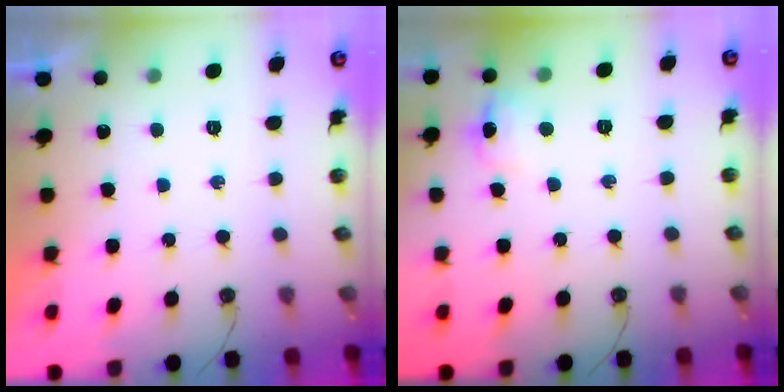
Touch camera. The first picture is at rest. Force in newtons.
{"total": 7.6, "press": 7.5, "slide": 0.8}